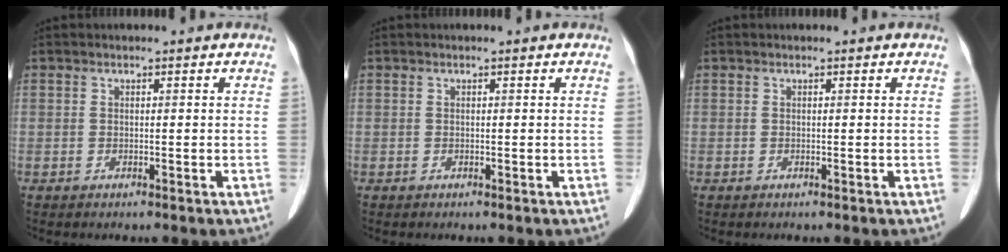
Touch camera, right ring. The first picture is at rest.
{"total": 0.0}
{"total": 0.0}